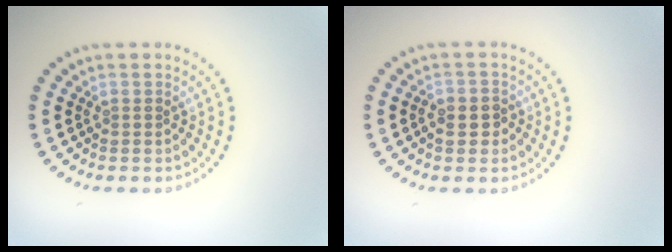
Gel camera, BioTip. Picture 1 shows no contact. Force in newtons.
{"total": 2.2, "press": 2.1, "slide": 0.5}